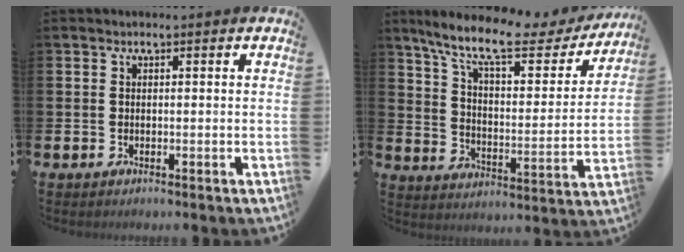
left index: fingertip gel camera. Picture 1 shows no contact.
{"total": 11.3, "force": [9.1, 3.0, 6.0], "torque": [-0.139, -0.053, 0.152]}